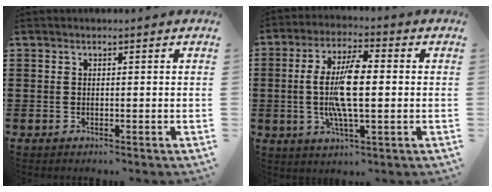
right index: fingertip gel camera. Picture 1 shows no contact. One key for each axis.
{"total": 9.6, "fx": -0.3, "fy": 3.2, "fz": 9.1, "tx": -0.195, "ty": -0.004, "tz": -0.014}